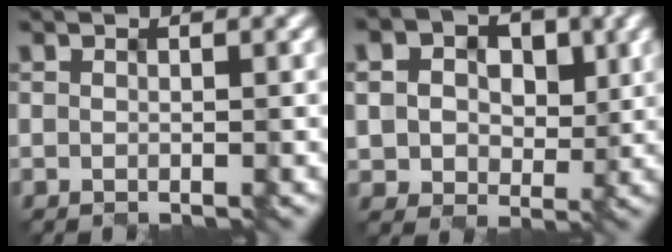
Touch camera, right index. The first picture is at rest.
{"total": 8.1, "force": [2.4, 6.6, 4.1], "torque": [-0.090, 0.017, 0.035]}